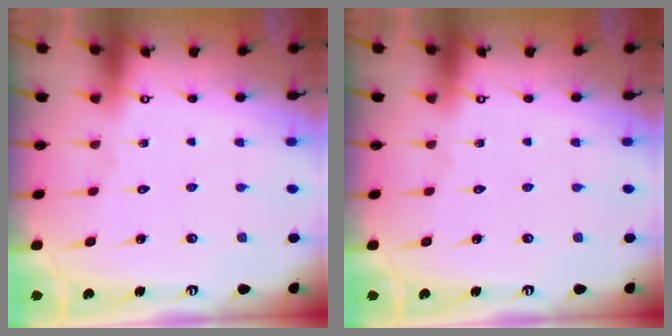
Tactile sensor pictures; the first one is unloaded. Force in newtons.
{"total": 0.0}